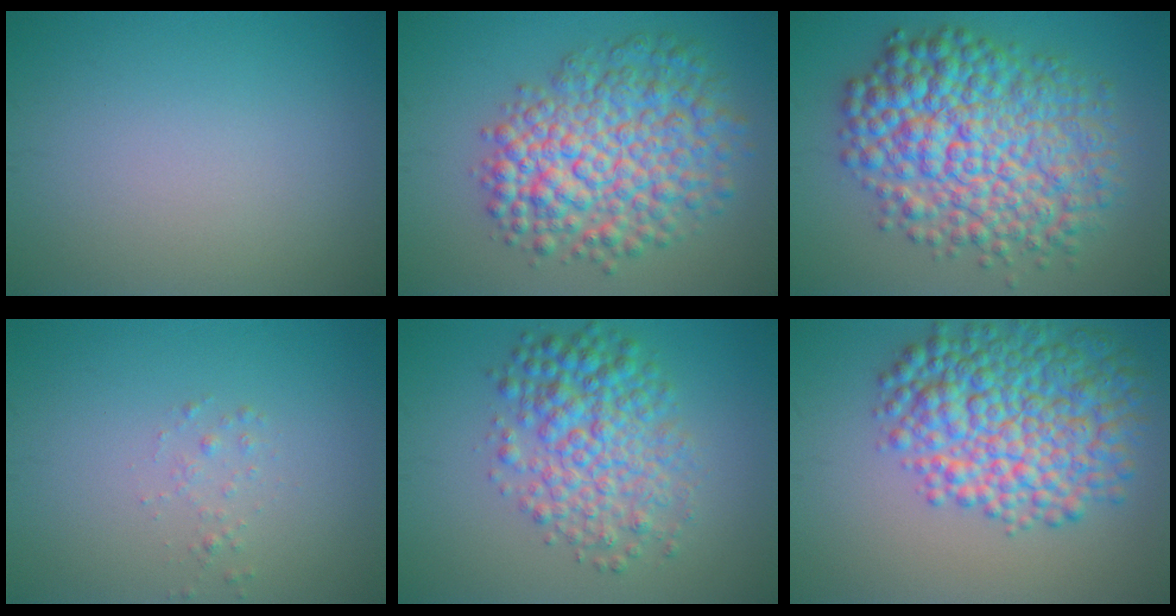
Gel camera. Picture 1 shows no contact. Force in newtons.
{"total": 9.0, "press": 9.0, "slide": 0.2}
{"total": 11.4, "press": 11.4, "slide": 0.1}
{"total": 0.8, "press": 0.7, "slide": 0.1}
{"total": 6.0, "press": 6.0, "slide": 0.0}
{"total": 9.5, "press": 9.5, "slide": 0.2}